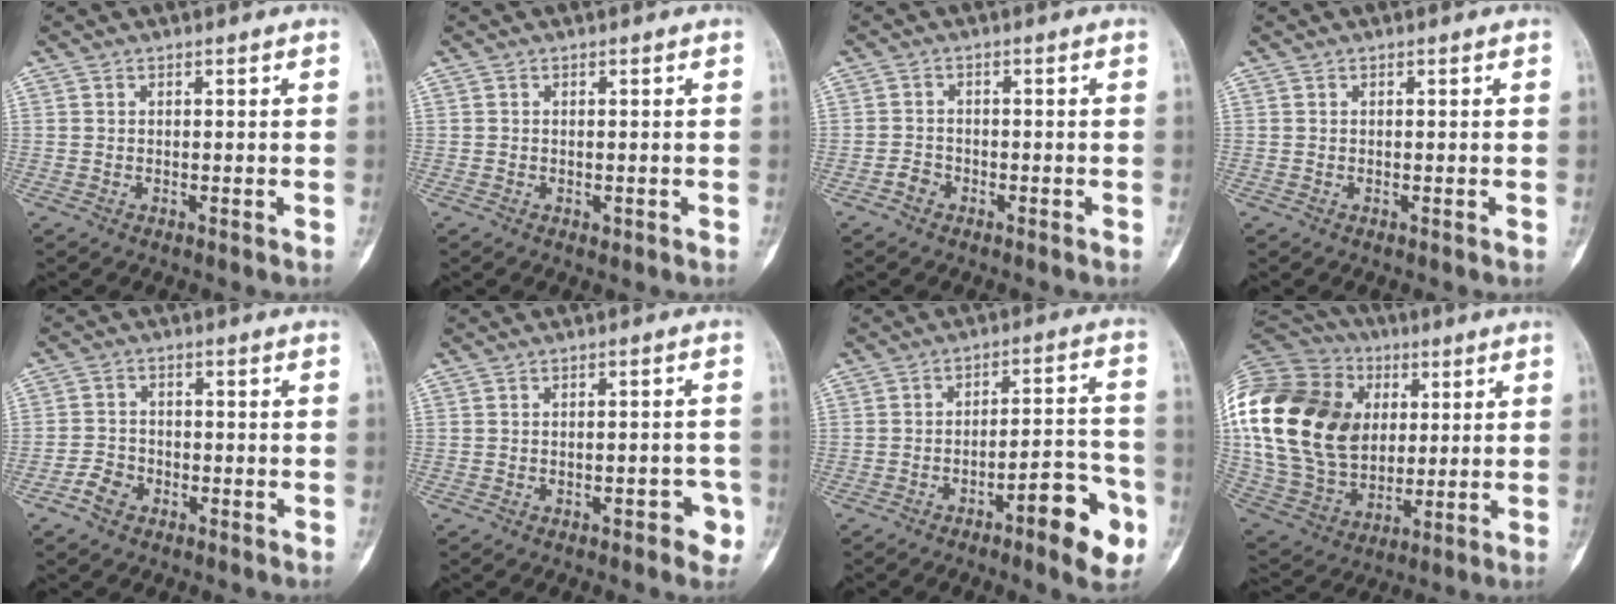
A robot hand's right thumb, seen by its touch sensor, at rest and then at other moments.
{"total": 0.6, "force": [-0.2, 0.4, 0.4], "torque": [-0.005, 0.000, -0.001]}
{"total": 2.0, "force": [-1.3, 1.4, 0.6], "torque": [-0.008, 0.010, -0.027]}
{"total": 0.0}
{"total": 3.8, "force": [-2.3, 2.7, 1.5], "torque": [-0.023, 0.016, -0.046]}
{"total": 4.4, "force": [-2.1, 2.1, 3.3], "torque": [-0.028, 0.019, -0.022]}
{"total": 12.4, "force": [-6.0, 3.6, 10.2], "torque": [-0.123, 0.041, -0.084]}
{"total": 32.5, "force": [6.0, 23.2, 21.9], "torque": [-0.469, 0.033, 0.121]}